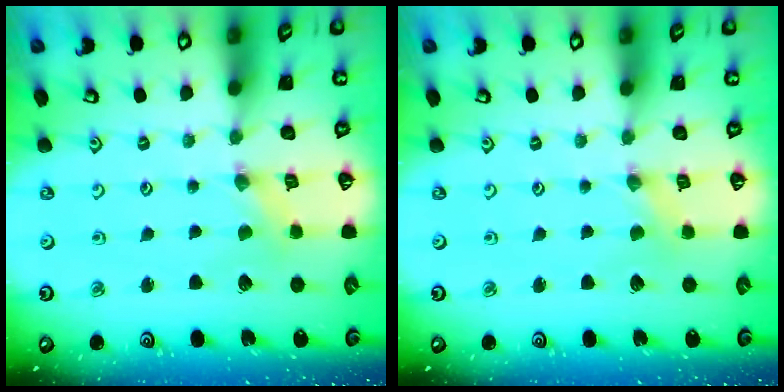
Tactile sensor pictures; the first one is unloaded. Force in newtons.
{"total": 0.0}